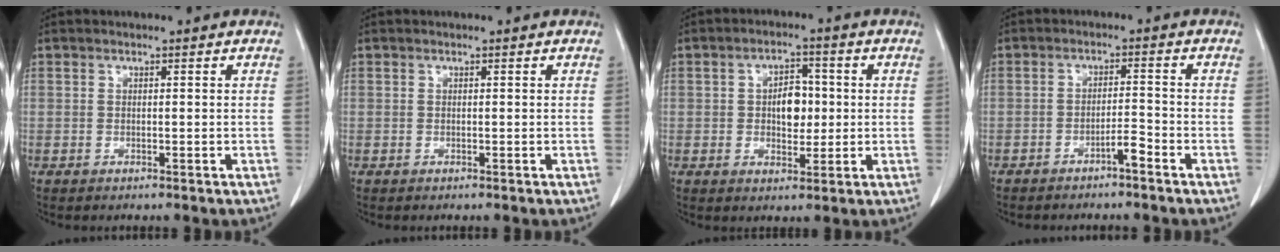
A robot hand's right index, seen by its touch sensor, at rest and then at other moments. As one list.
[{"total": 0.0}, {"total": 5.8, "force": [0.3, 3.3, 4.7], "torque": [-0.075, 0.010, 0.008]}, {"total": 2.6, "force": [-1.9, 0.1, 1.8], "torque": [-0.025, 0.002, -0.033]}]